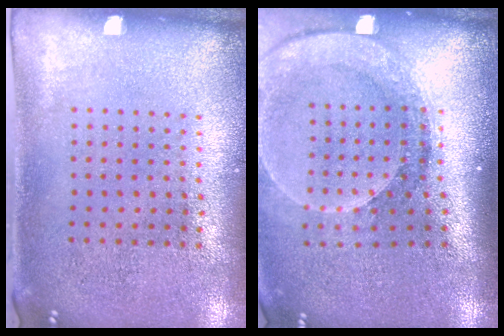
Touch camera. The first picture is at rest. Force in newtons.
{"total": 2.6, "press": 2.0, "slide": 1.7}